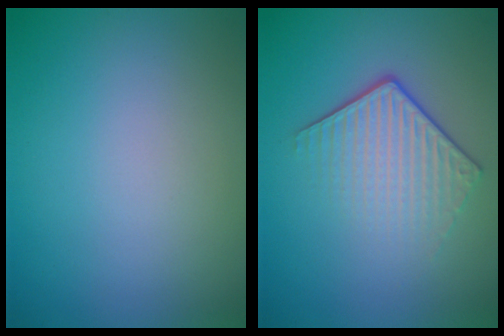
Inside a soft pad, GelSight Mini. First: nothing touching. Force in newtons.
{"total": 4.2, "press": 2.9, "slide": 3.0}